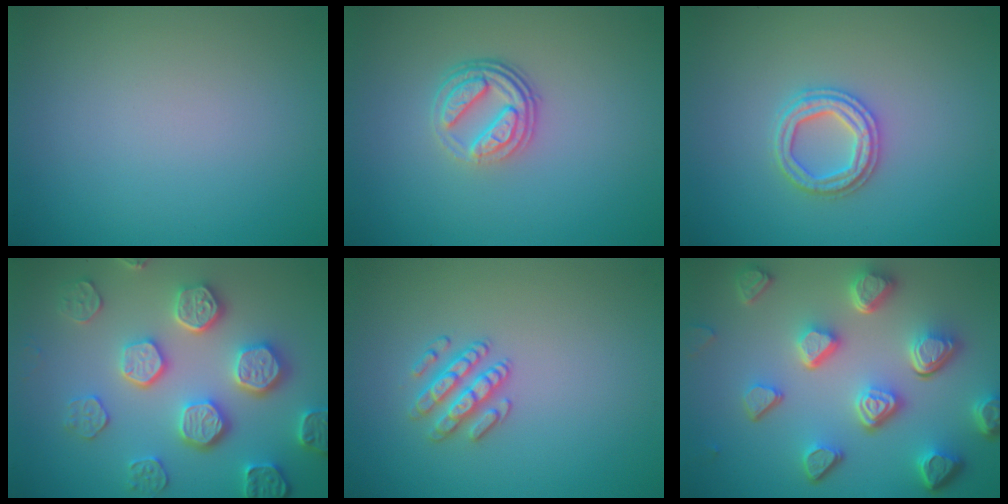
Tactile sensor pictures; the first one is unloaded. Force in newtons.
{"total": 3.8, "press": 2.7, "slide": 2.7}
{"total": 2.6, "press": 2.6, "slide": 0.5}
{"total": 5.7, "press": 5.3, "slide": 1.9}
{"total": 2.4, "press": 2.3, "slide": 0.6}
{"total": 7.7, "press": 5.6, "slide": 5.3}